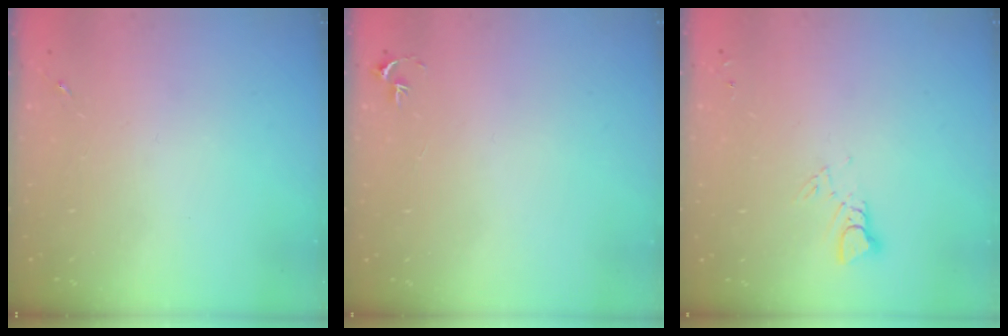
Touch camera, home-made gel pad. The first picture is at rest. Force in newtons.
{"total": 2.7, "press": 2.7, "slide": 0.3}
{"total": 2.9, "press": 2.9, "slide": 0.2}